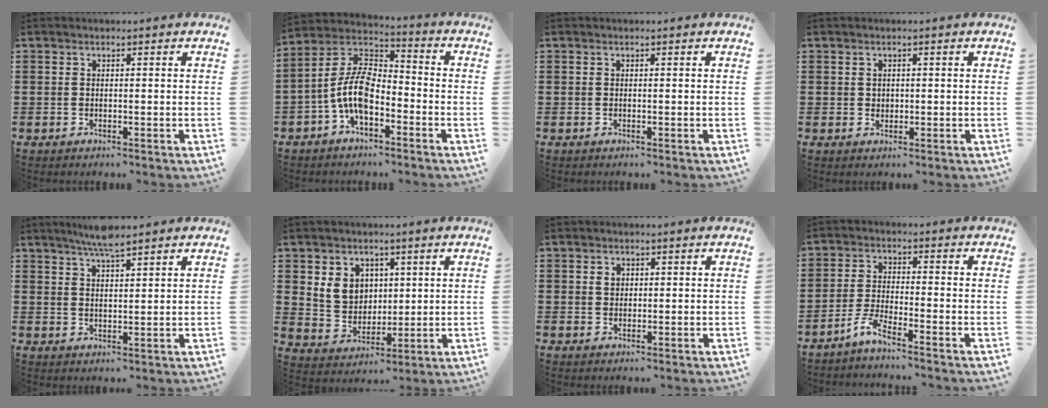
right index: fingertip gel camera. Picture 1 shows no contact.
{"total": 9.3, "force": [-3.4, 4.5, 7.4], "torque": [-0.187, -0.008, -0.075]}
{"total": 0.0}
{"total": 0.9, "force": [0.4, 0.8, 0.1], "torque": [-0.003, 0.004, 0.008]}
{"total": 4.0, "force": [3.4, 0.3, 2.1], "torque": [-0.049, -0.003, 0.061]}
{"total": 6.2, "force": [2.1, 5.5, 1.9], "torque": [-0.054, 0.014, 0.039]}
{"total": 1.4, "force": [0.6, 1.1, 0.6], "torque": [-0.014, 0.006, 0.011]}
{"total": 3.6, "force": [-3.2, 0.0, 1.7], "torque": [-0.054, -0.005, -0.069]}